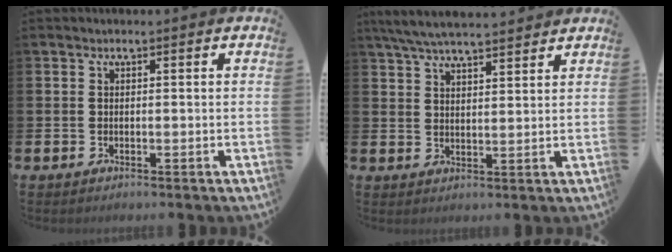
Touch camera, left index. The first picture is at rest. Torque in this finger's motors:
{"motor_torque": [1.04, -1.10, 0.60, 0.21]}